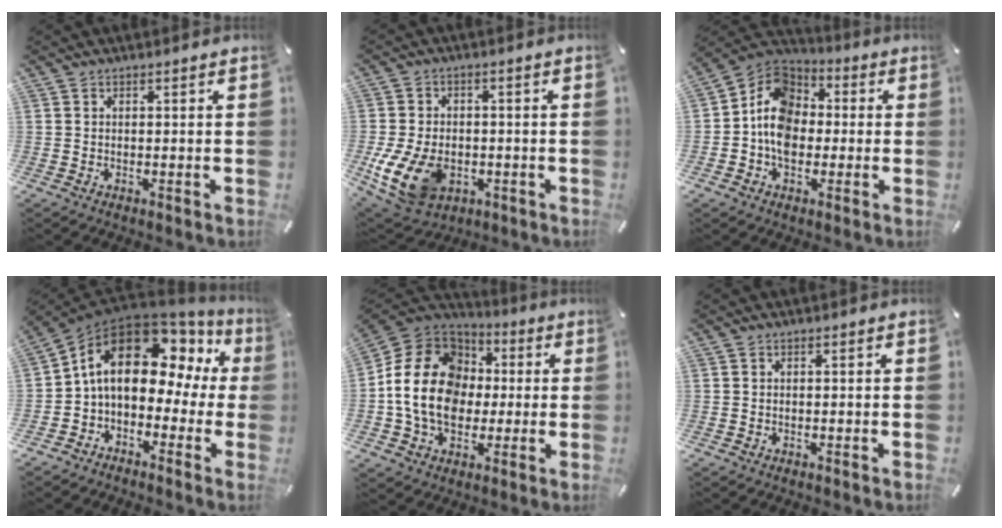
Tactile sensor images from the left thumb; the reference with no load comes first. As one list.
[{"total": 13.0, "force": [-3.6, 9.4, 8.3], "torque": [-0.171, 0.009, -0.061]}, {"total": 11.1, "force": [-2.0, 9.1, 6.0], "torque": [-0.134, 0.018, -0.041]}, {"total": 15.5, "force": [4.5, 10.4, 10.6], "torque": [-0.179, -0.017, 0.074]}, {"total": 18.6, "force": [-1.6, 15.4, 10.3], "torque": [-0.211, 0.027, -0.026]}, {"total": 0.0}]